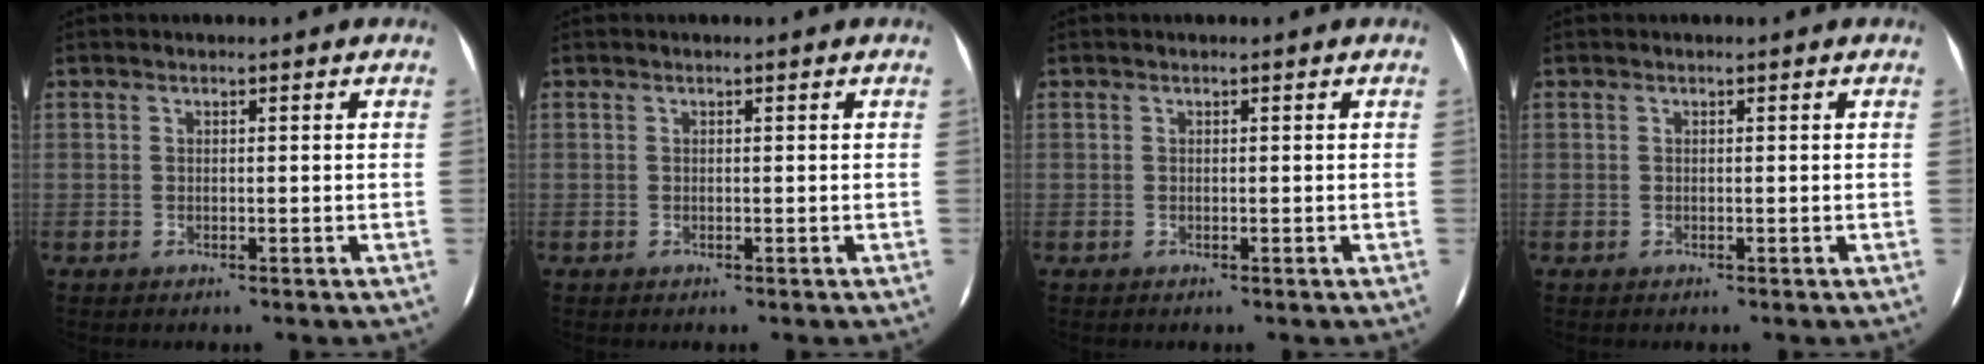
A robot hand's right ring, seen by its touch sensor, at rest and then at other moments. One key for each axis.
{"total": 0.0}
{"total": 0.0}
{"total": 0.0}